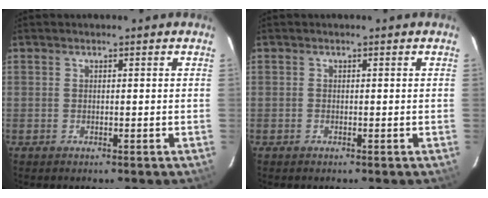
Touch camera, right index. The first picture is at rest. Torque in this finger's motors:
{"motor_torque": [0.05, -0.07, 0.02, 0.01]}